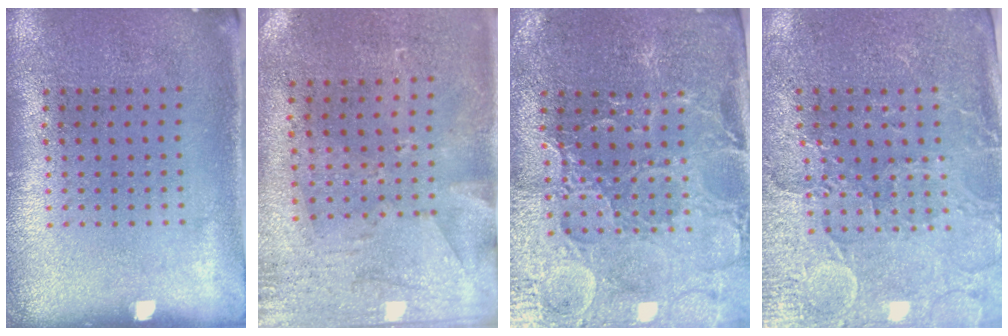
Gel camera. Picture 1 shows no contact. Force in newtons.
{"total": 2.8, "press": 2.3, "slide": 1.6}
{"total": 3.3, "press": 3.2, "slide": 0.6}
{"total": 3.4, "press": 3.3, "slide": 1.0}